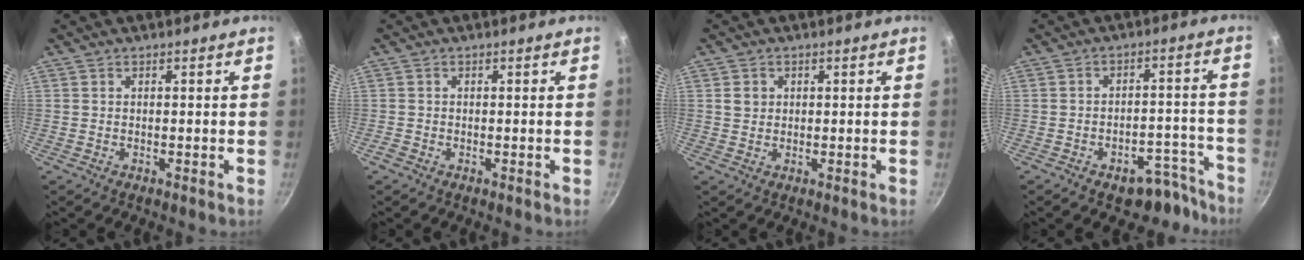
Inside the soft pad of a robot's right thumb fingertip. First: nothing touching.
{"total": 1.0, "force": [-0.6, 0.7, 0.2], "torque": [-0.005, 0.002, -0.013]}
{"total": 2.3, "force": [0.5, 2.0, 0.8], "torque": [-0.006, 0.004, 0.009]}
{"total": 9.4, "force": [-6.9, 5.2, 3.8], "torque": [0.023, 0.075, -0.076]}